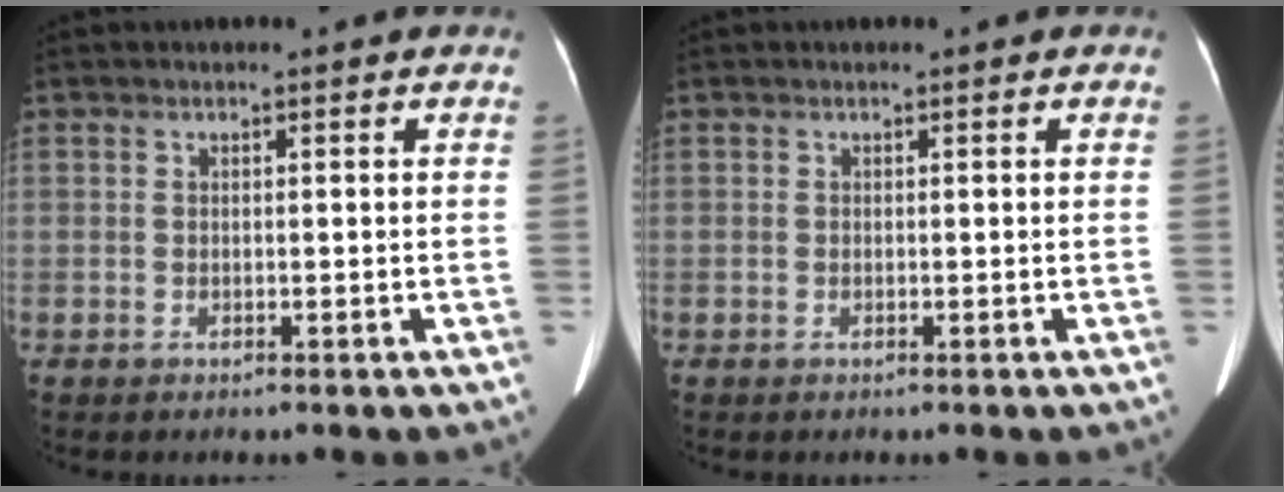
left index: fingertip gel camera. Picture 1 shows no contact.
{"total": 0.0}